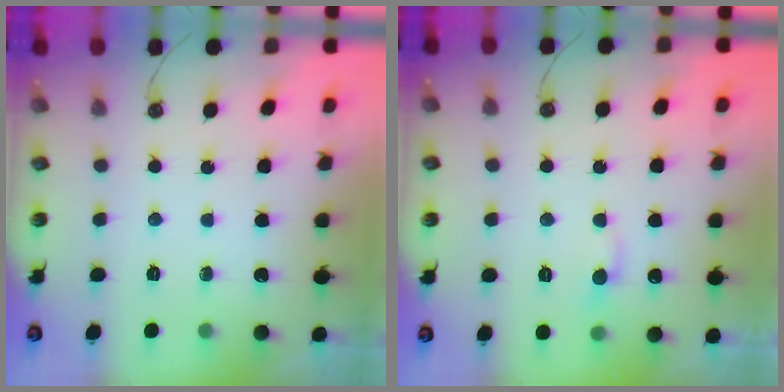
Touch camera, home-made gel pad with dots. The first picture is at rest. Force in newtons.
{"total": 0.6, "press": 0.0, "slide": 0.6}